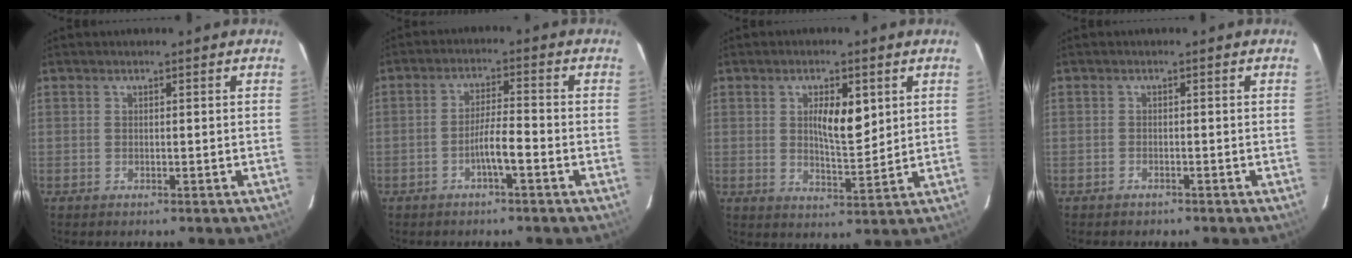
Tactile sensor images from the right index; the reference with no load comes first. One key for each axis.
{"total": 4.3, "fx": -2.0, "fy": 0.2, "fz": 3.8, "tx": -0.068, "ty": 0.007, "tz": -0.035}
{"total": 6.6, "fx": 2.0, "fy": 2.1, "fz": 5.9, "tx": -0.098, "ty": -0.002, "tz": 0.038}
{"total": 1.1, "fx": -1.0, "fy": 0.6, "fz": 0.0, "tx": -0.005, "ty": 0.002, "tz": -0.013}